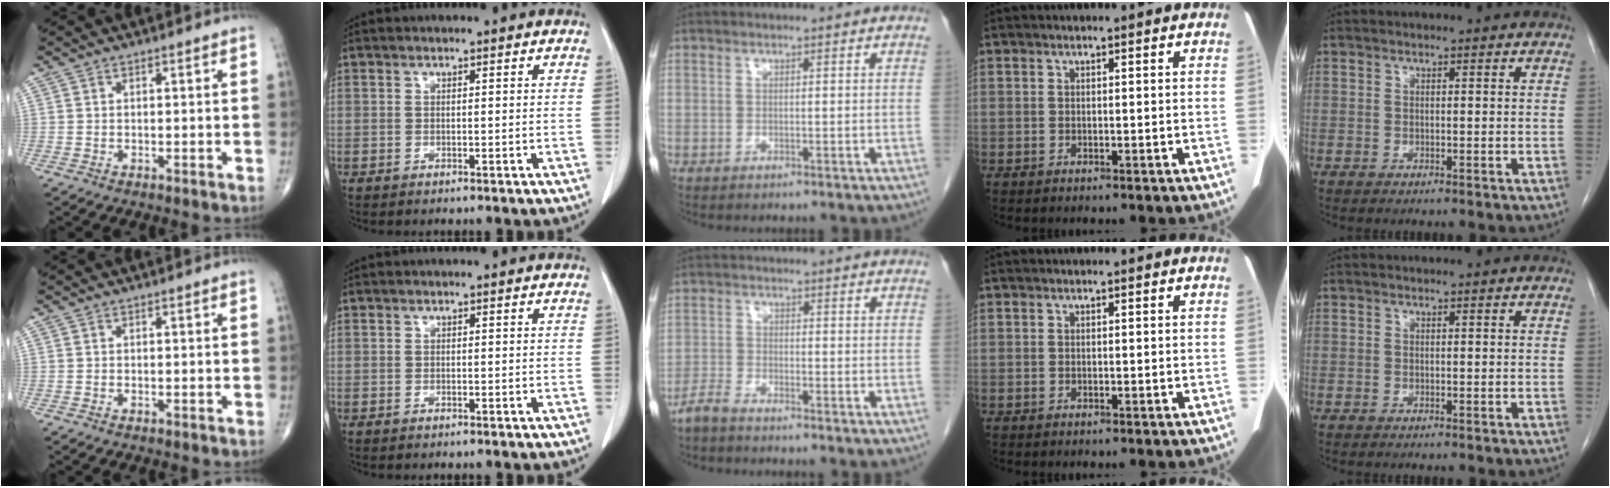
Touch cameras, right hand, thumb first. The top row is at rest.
{"middle": {"total": 2.7, "force": [-2.5, 0.3, 1.0], "torque": [-0.025, -0.004, -0.050]}}